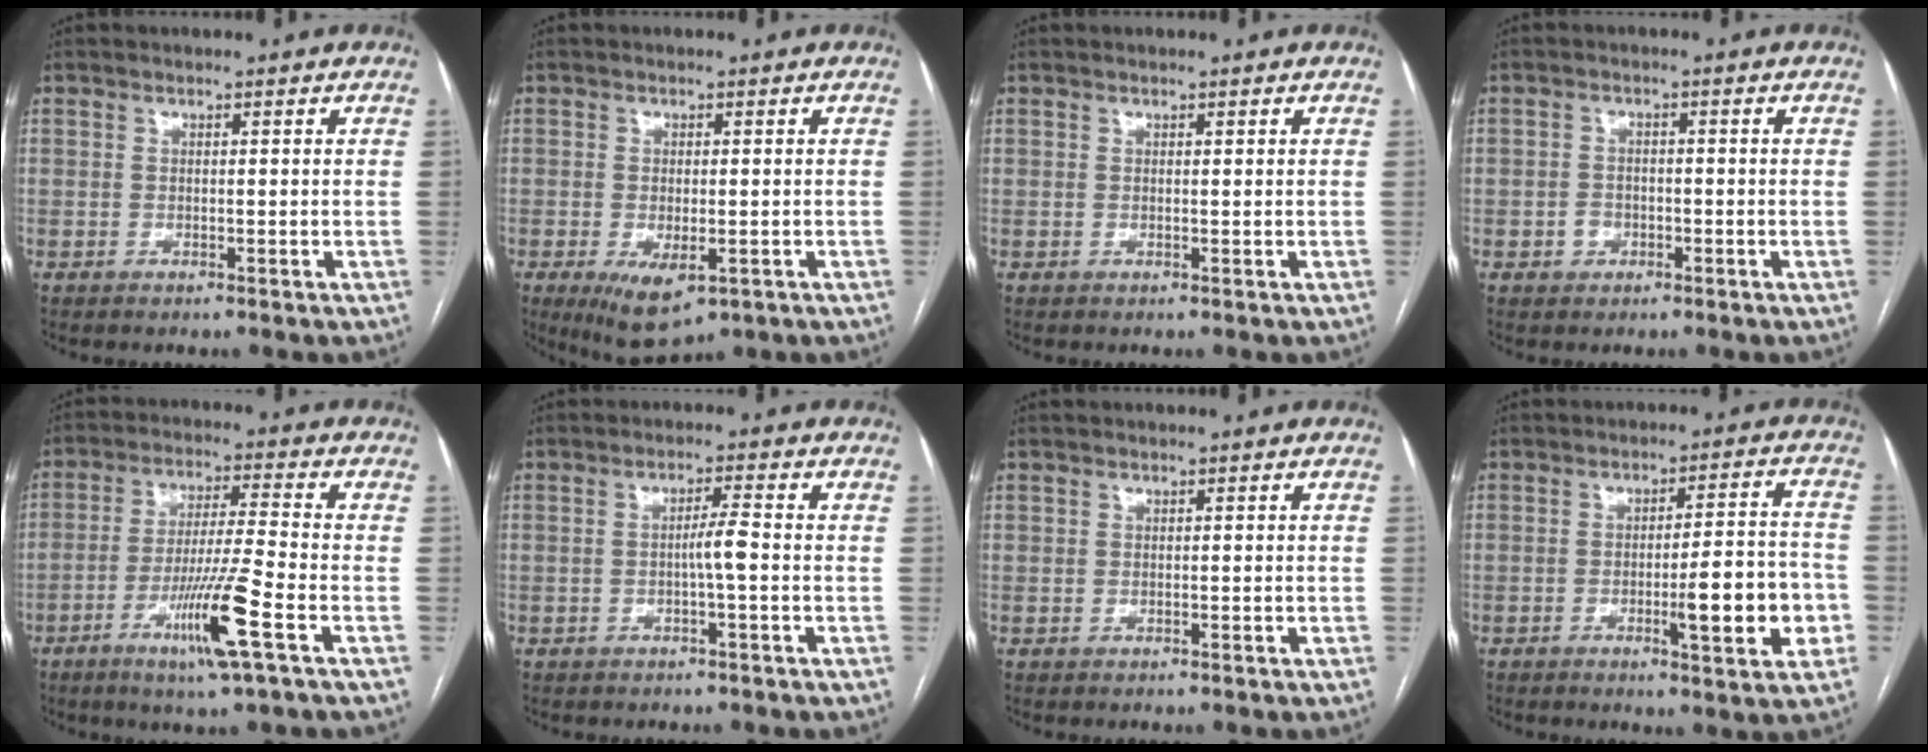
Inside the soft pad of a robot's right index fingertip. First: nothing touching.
{"total": 7.3, "force": [-3.1, 3.1, 5.8], "torque": [-0.096, -0.018, -0.036]}
{"total": 0.0}
{"total": 2.2, "force": [-0.9, 2.0, 0.6], "torque": [-0.003, 0.008, -0.012]}
{"total": 11.0, "force": [-4.9, -0.8, 9.8], "torque": [-0.185, -0.016, -0.091]}
{"total": 2.9, "force": [-0.6, -0.2, 2.9], "torque": [-0.047, 0.001, -0.011]}
{"total": 0.0}
{"total": 10.3, "force": [-3.0, 1.4, 9.8], "torque": [-0.133, 0.005, -0.039]}